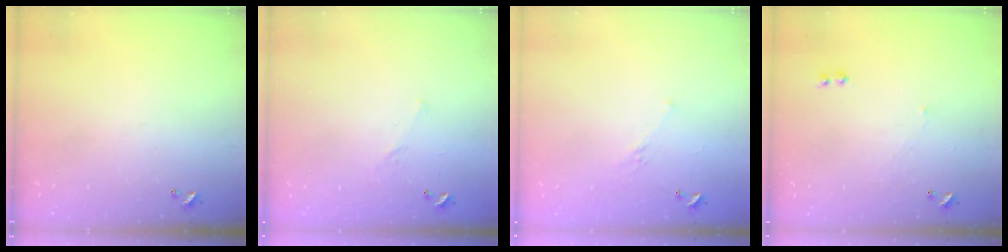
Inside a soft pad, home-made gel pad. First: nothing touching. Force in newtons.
{"total": 4.7, "press": 4.6, "slide": 1.0}
{"total": 3.8, "press": 3.7, "slide": 0.9}
{"total": 1.6, "press": 1.5, "slide": 0.6}